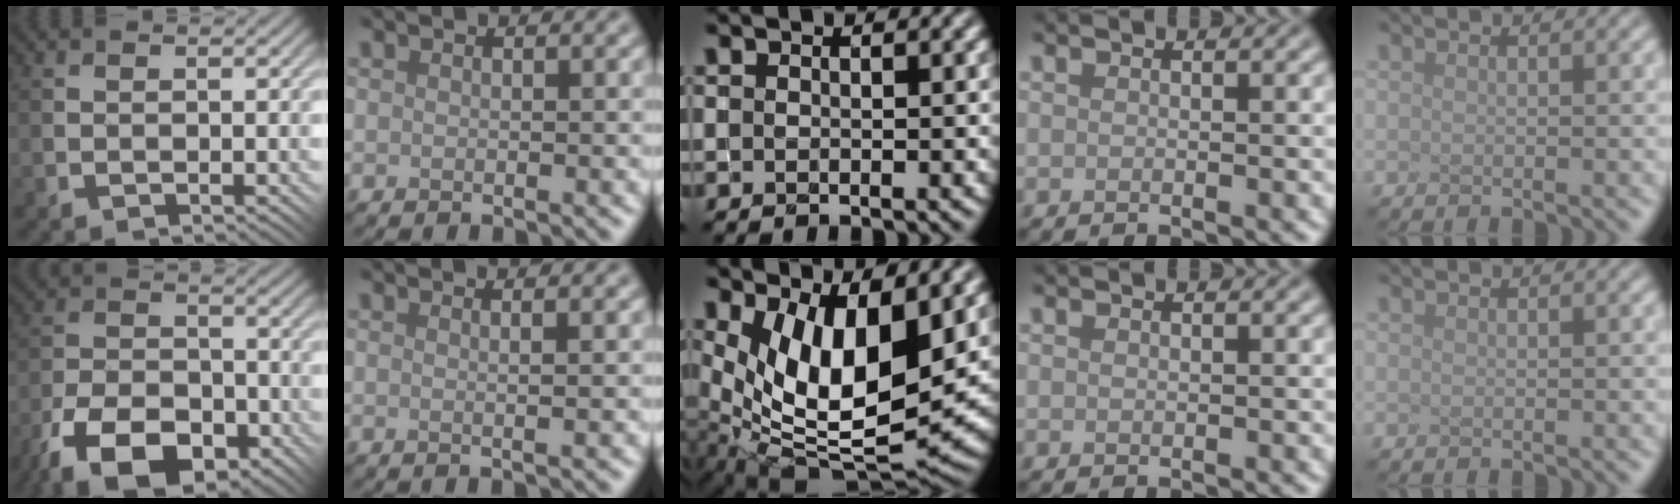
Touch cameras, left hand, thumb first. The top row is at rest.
{"thumb": {"total": 12.7, "force": [-8.1, 6.3, 7.4], "torque": [-0.165, -0.016, -0.151]}, "index": {"total": 2.0, "force": [0.6, 0.8, 1.8], "torque": [-0.022, 0.005, -0.012]}, "middle": {"total": 11.9, "force": [2.3, 5.5, 10.3], "torque": [-0.173, -0.023, 0.044]}}